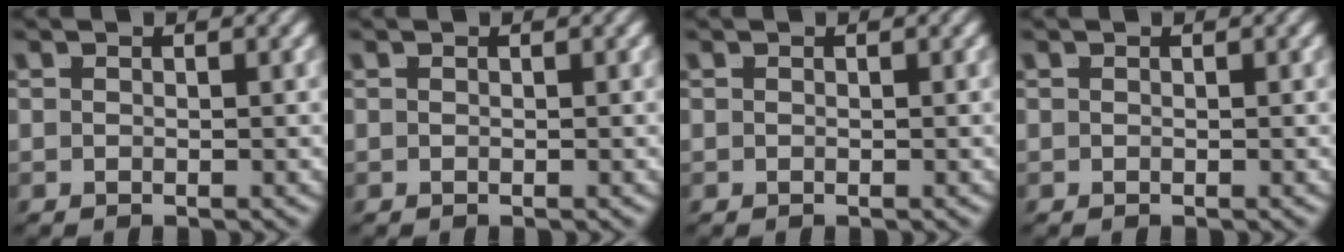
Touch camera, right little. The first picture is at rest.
{"total": 0.0}
{"total": 0.0}
{"total": 0.0}